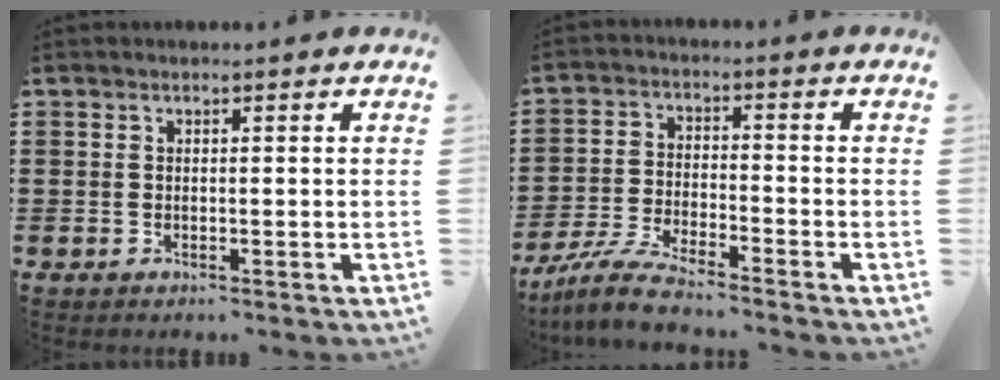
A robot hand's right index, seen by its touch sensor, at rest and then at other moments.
{"total": 6.0, "force": [-5.6, 0.1, 2.2], "torque": [-0.054, -0.008, -0.109]}